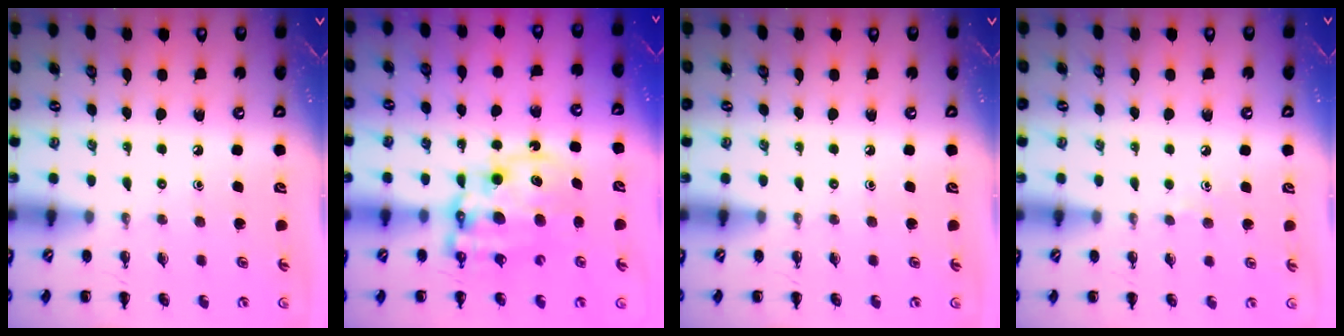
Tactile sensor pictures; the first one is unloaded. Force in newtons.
{"total": 12.4, "press": 12.1, "slide": 2.9}
{"total": 0.0}
{"total": 3.1, "press": 2.9, "slide": 1.1}